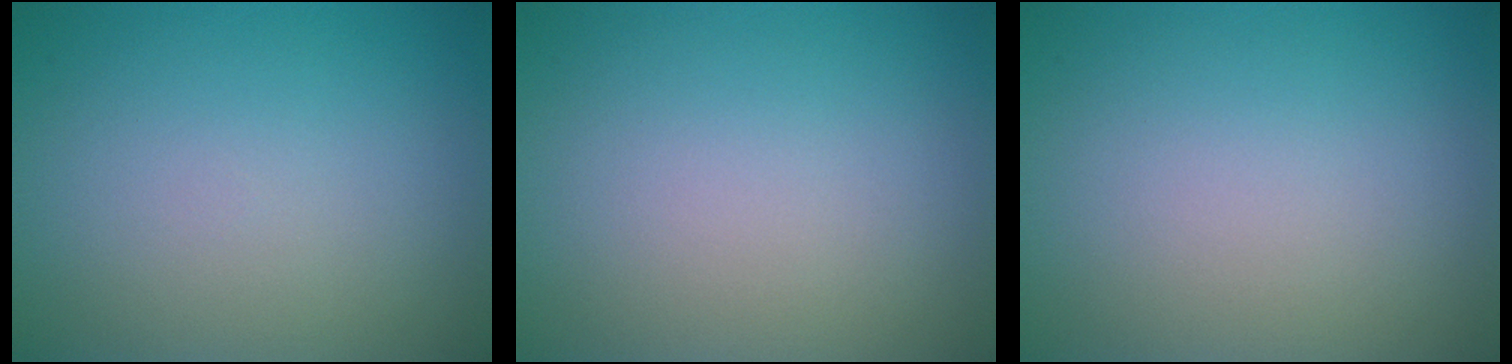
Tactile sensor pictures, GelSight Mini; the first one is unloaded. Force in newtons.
{"total": 0.0}
{"total": 0.0}